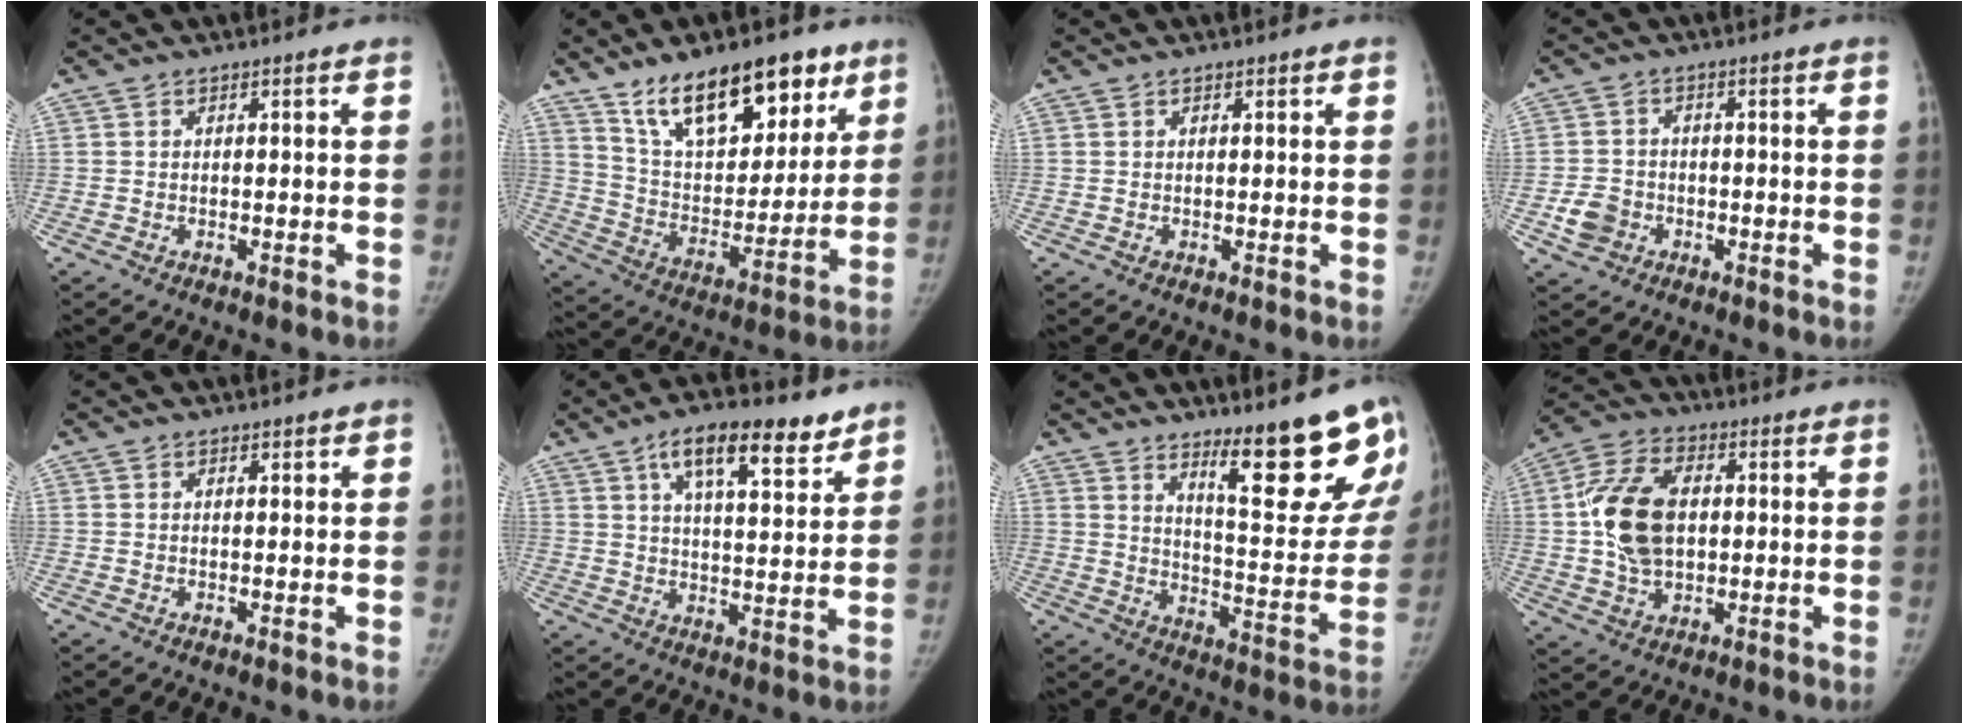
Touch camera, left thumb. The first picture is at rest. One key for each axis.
{"total": 22.4, "fx": 14.1, "fy": 10.6, "fz": 13.7, "tx": -0.165, "ty": -0.054, "tz": 0.243}
{"total": 0.9, "fx": 0.5, "fy": 0.3, "fz": 0.6, "tx": -0.008, "ty": 0.000, "tz": 0.006}
{"total": 4.8, "fx": -1.8, "fy": 4.1, "fz": 1.9, "tx": -0.026, "ty": 0.013, "tz": -0.031}
{"total": 0.8, "fx": 0.6, "fy": 0.4, "fz": 0.3, "tx": 0.000, "ty": -0.003, "tz": 0.007}
{"total": 13.8, "fx": 8.5, "fy": 4.9, "fz": 9.8, "tx": -0.130, "ty": -0.030, "tz": 0.136}
{"total": 17.7, "fx": 11.9, "fy": 3.9, "fz": 12.4, "tx": -0.119, "ty": -0.098, "tz": 0.181}
{"total": 13.8, "fx": 1.1, "fy": 9.0, "fz": 10.4, "tx": -0.182, "ty": 0.012, "tz": 0.020}